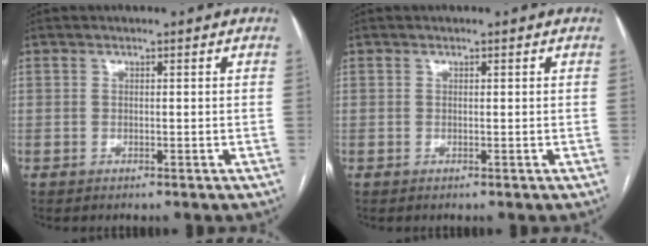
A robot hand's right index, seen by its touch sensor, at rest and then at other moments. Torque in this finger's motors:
{"motor_torque": [0.10, 0.05, 0.03, 0.01]}